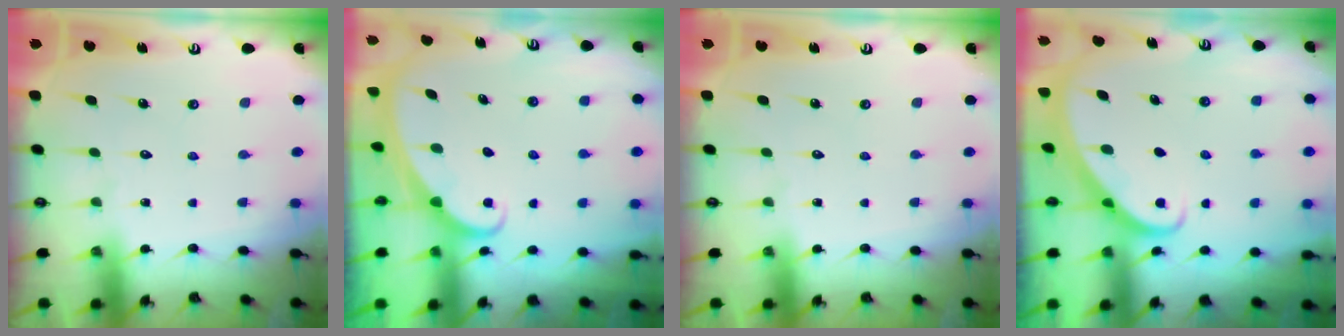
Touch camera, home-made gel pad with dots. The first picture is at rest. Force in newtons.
{"total": 1.6, "press": 1.6, "slide": 0.1}
{"total": 0.0}
{"total": 2.7, "press": 2.7, "slide": 0.2}